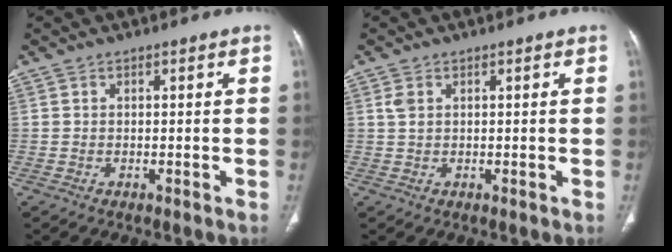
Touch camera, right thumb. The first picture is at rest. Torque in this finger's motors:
{"motor_torque": [-0.47, 0.68, 0.27, 0.40, -0.01]}